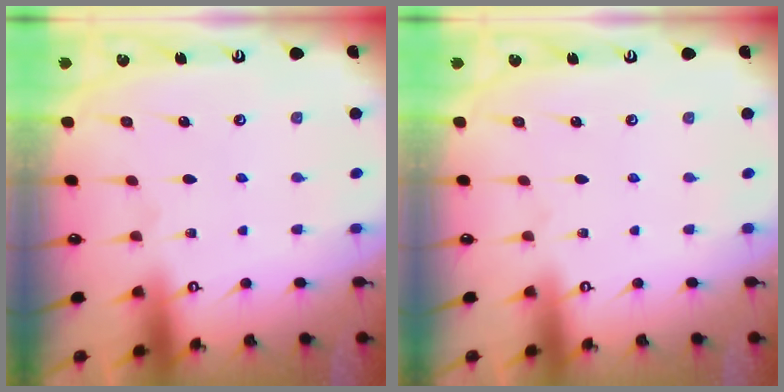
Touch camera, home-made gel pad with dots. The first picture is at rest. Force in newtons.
{"total": 0.0}